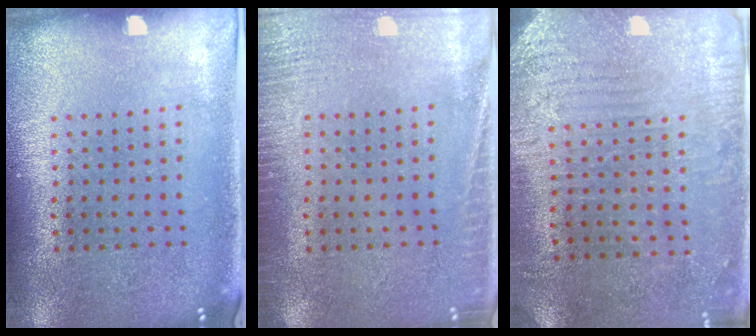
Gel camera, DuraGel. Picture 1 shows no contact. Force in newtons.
{"total": 2.7, "press": 2.7, "slide": 0.5}
{"total": 3.0, "press": 2.8, "slide": 1.1}